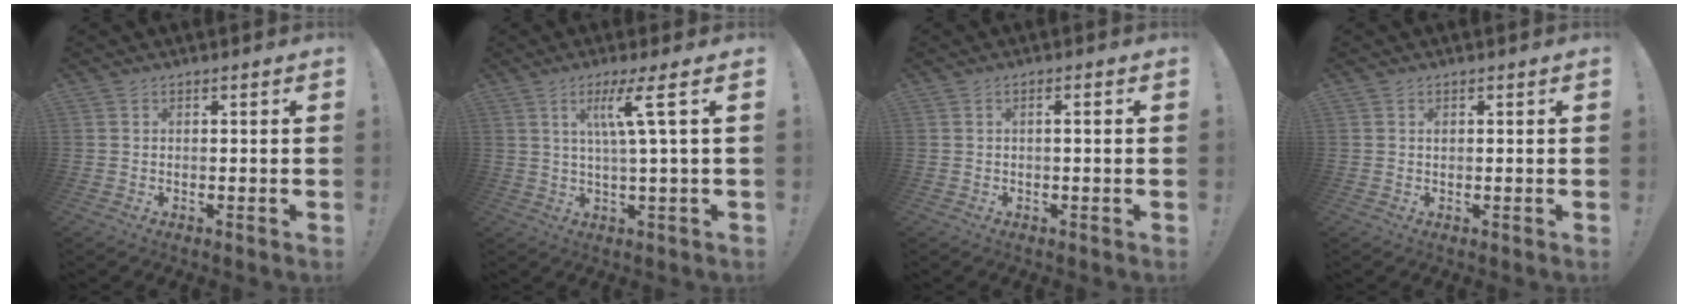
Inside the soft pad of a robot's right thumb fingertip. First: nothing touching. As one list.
[{"total": 9.6, "force": [3.0, -0.4, 9.1], "torque": [-0.162, 0.001, 0.038]}, {"total": 1.6, "force": [-0.4, 0.0, 1.5], "torque": [-0.028, 0.003, -0.010]}, {"total": 0.6, "force": [0.1, 0.5, 0.4], "torque": [-0.010, 0.003, 0.002]}]